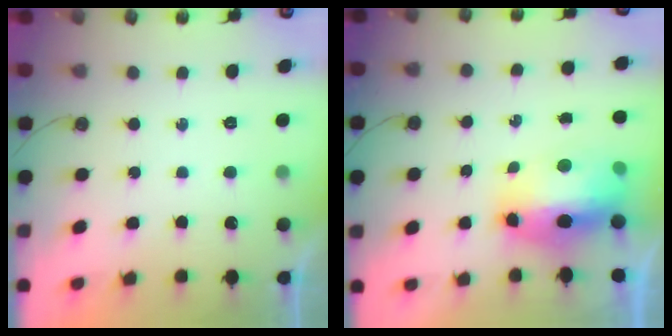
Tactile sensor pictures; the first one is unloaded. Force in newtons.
{"total": 11.7, "press": 11.5, "slide": 1.9}